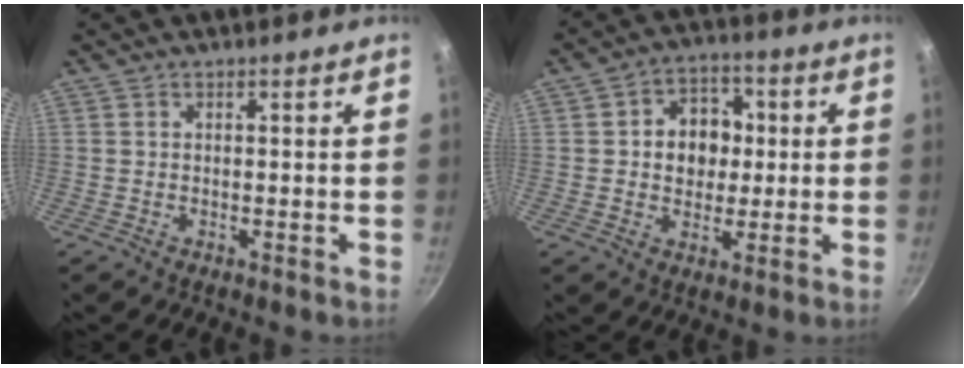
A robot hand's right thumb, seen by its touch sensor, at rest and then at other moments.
{"total": 9.9, "force": [1.1, 8.1, 5.7], "torque": [-0.041, 0.009, 0.008]}